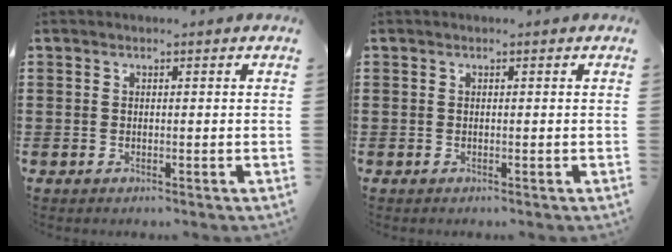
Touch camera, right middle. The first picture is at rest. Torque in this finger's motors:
{"motor_torque": [-0.19, 0.04, -0.08, -0.01]}